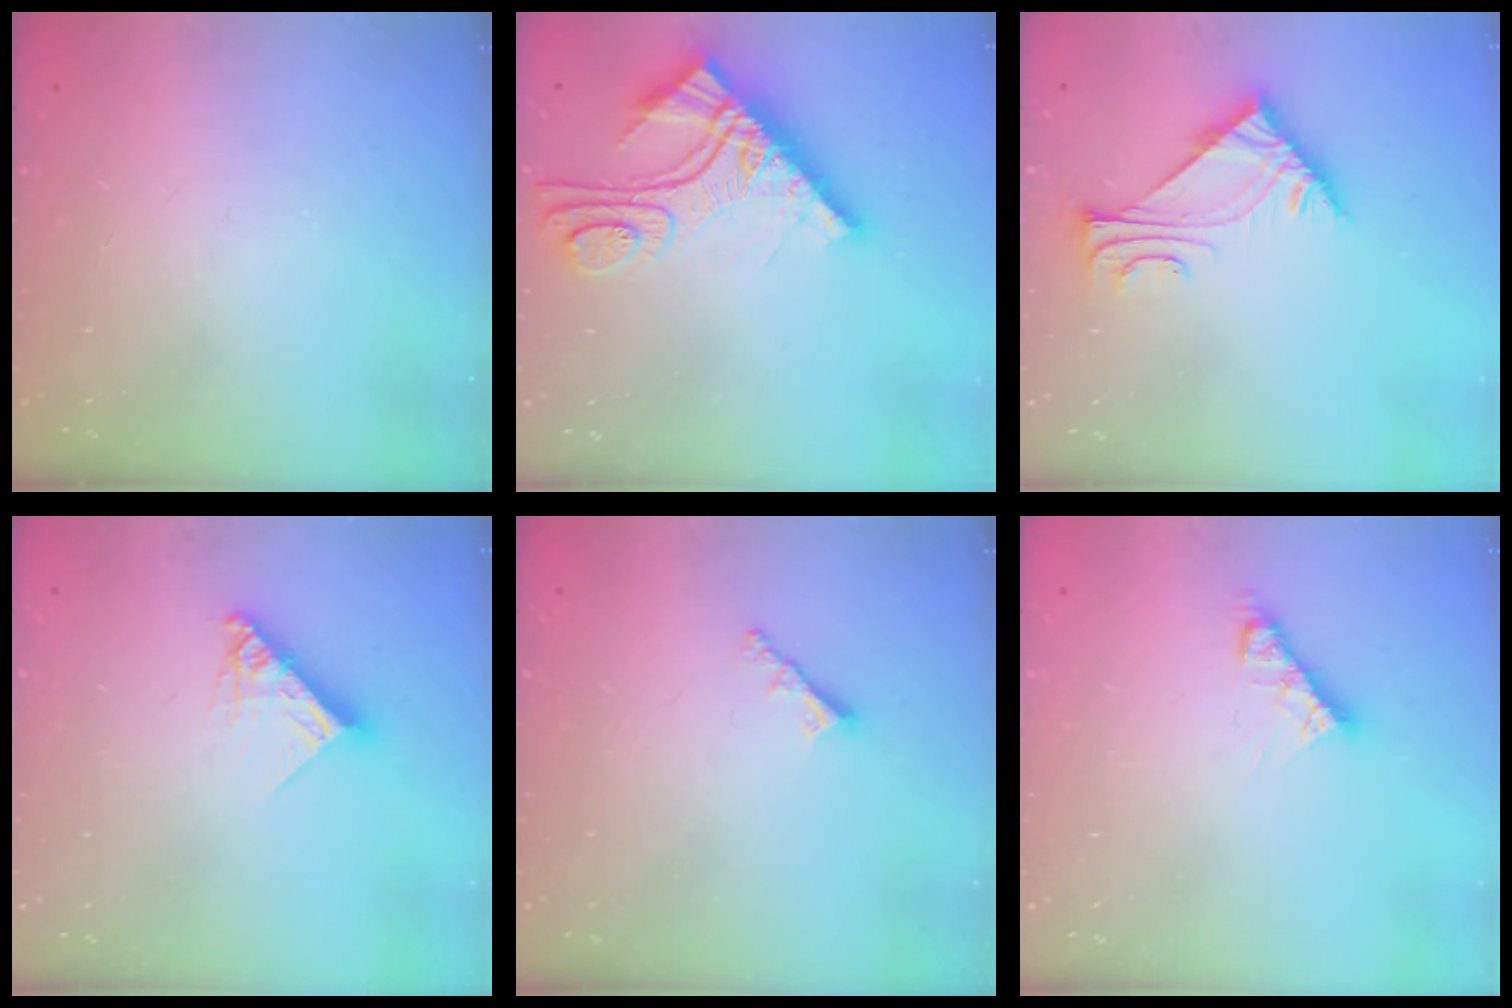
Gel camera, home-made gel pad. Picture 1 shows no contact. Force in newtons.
{"total": 13.9, "press": 13.8, "slide": 1.4}
{"total": 5.7, "press": 5.6, "slide": 0.7}
{"total": 11.7, "press": 11.6, "slide": 1.1}
{"total": 2.3, "press": 2.3, "slide": 0.1}
{"total": 6.6, "press": 6.6, "slide": 0.4}